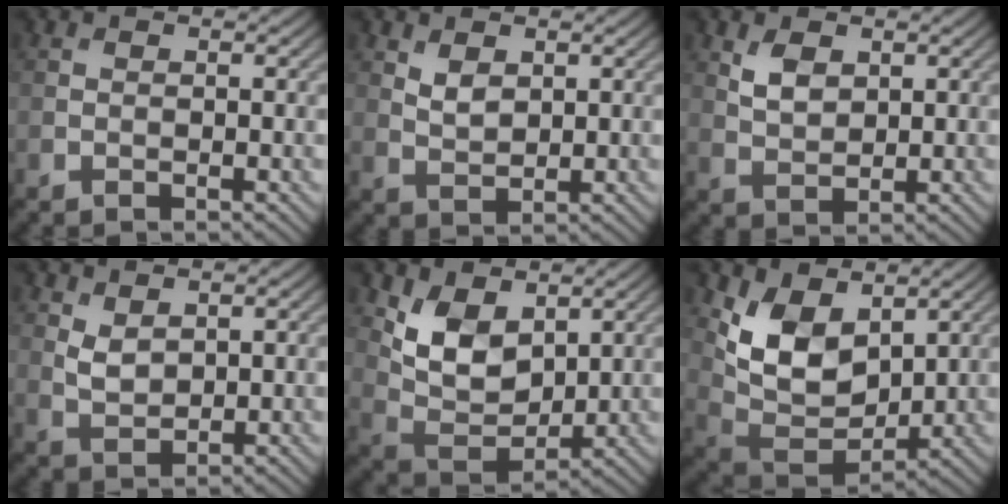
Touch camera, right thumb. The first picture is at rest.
{"total": 2.5, "force": [1.3, 1.4, 1.6], "torque": [-0.038, -0.005, 0.031]}
{"total": 3.4, "force": [1.6, 2.0, 2.2], "torque": [-0.050, -0.004, 0.034]}
{"total": 2.6, "force": [1.4, 1.5, 1.6], "torque": [-0.042, -0.006, 0.033]}
{"total": 7.9, "force": [3.6, 4.7, 5.1], "torque": [-0.110, -0.017, 0.068]}
{"total": 9.8, "force": [4.2, 6.0, 6.4], "torque": [-0.146, -0.016, 0.079]}